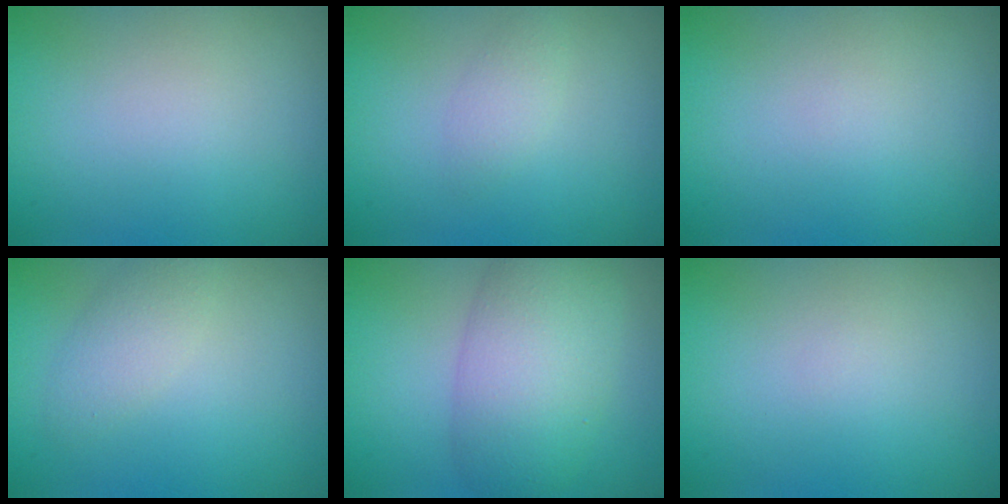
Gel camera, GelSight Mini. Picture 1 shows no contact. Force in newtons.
{"total": 1.2, "press": 1.2, "slide": 0.1}
{"total": 0.0}
{"total": 2.1, "press": 2.1, "slide": 0.1}
{"total": 6.7, "press": 6.7, "slide": 0.1}
{"total": 0.0}